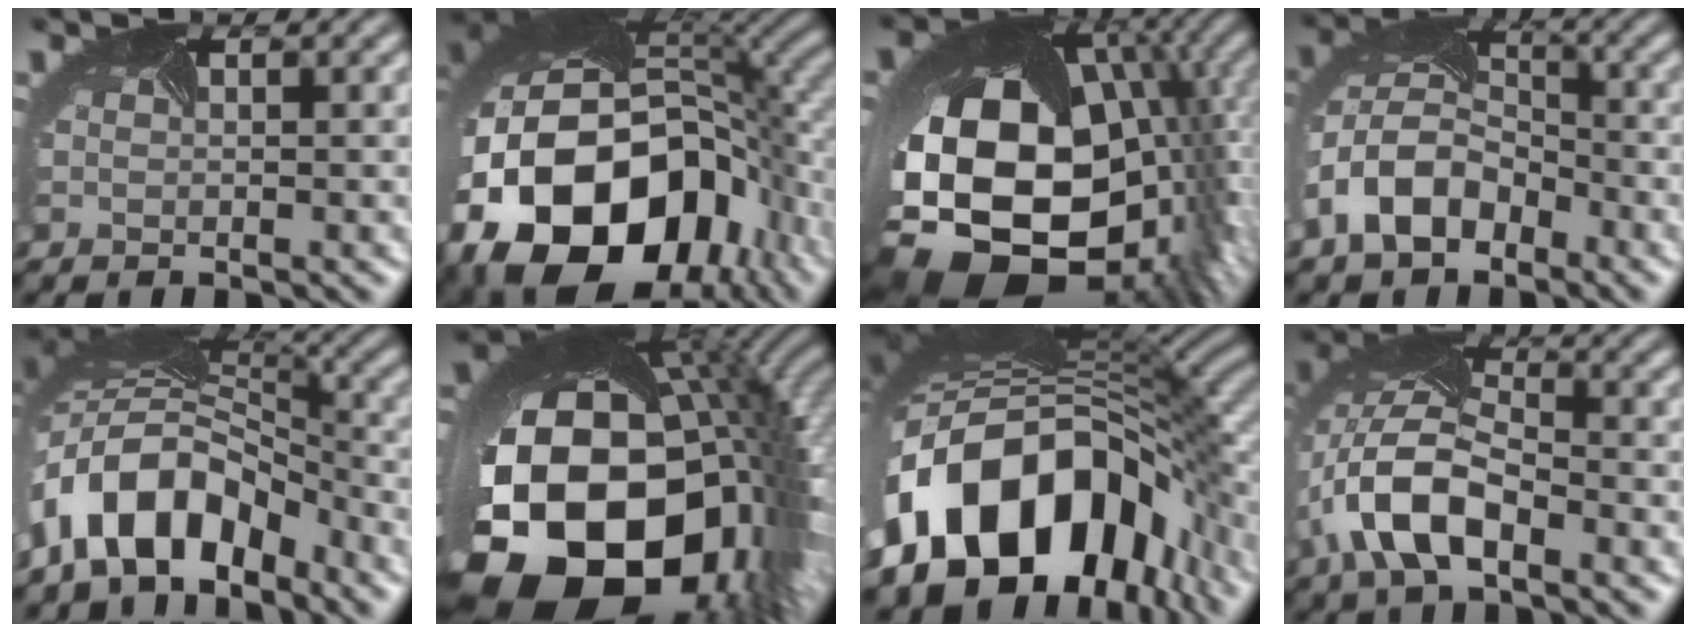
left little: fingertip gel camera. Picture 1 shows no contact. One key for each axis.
{"total": 18.7, "fx": -6.5, "fy": 12.8, "fz": 12.0, "tx": -0.269, "ty": -0.033, "tz": -0.101}
{"total": 20.1, "fx": -3.5, "fy": 13.9, "fz": 14.0, "tx": -0.267, "ty": -0.077, "tz": -0.020}
{"total": 7.4, "fx": -3.3, "fy": 4.8, "fz": 4.6, "tx": -0.103, "ty": -0.003, "tz": -0.072}
{"total": 9.5, "fx": -4.8, "fy": 5.5, "fz": 6.2, "tx": -0.108, "ty": 0.011, "tz": -0.093}
{"total": 22.9, "fx": -6.1, "fy": 16.0, "fz": 15.3, "tx": -0.306, "ty": -0.099, "tz": -0.074}
{"total": 16.3, "fx": -6.2, "fy": 10.1, "fz": 11.1, "tx": -0.190, "ty": -0.025, "tz": -0.098}
{"total": 8.5, "fx": -3.3, "fy": 4.3, "fz": 6.6, "tx": -0.149, "ty": 0.002, "tz": -0.070}